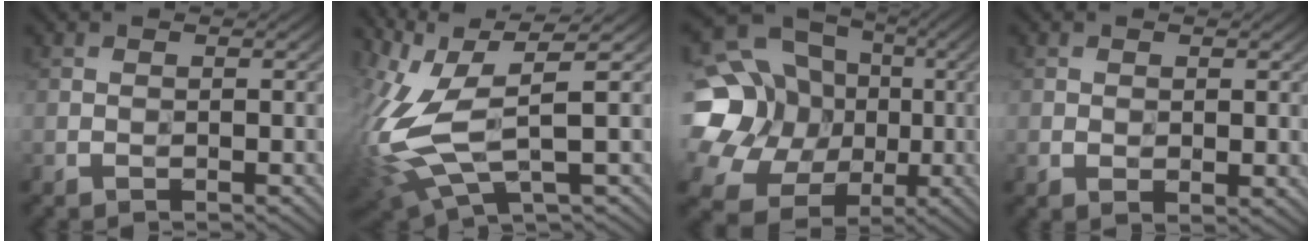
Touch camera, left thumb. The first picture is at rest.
{"total": 12.7, "force": [0.3, 4.6, 11.9], "torque": [-0.287, -0.010, 0.018]}
{"total": 22.4, "force": [-0.5, 20.6, 8.8], "torque": [-0.240, 0.017, -0.031]}
{"total": 1.9, "force": [0.1, 1.1, 1.6], "torque": [-0.028, -0.008, 0.006]}